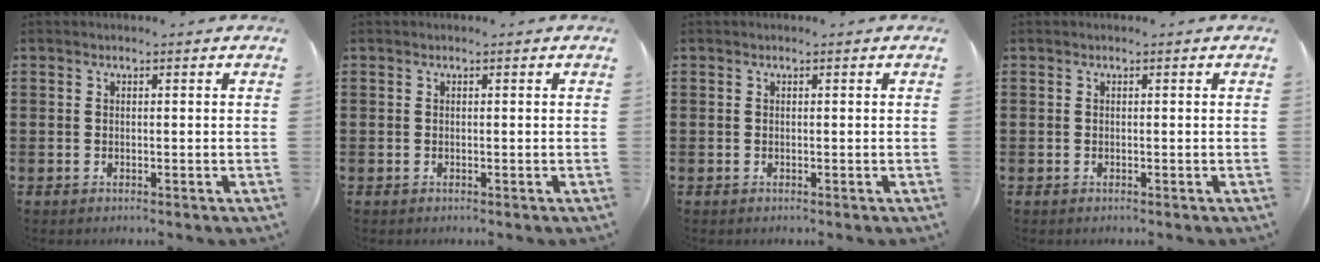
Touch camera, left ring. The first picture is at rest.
{"total": 0.0}
{"total": 0.0}
{"total": 0.0}